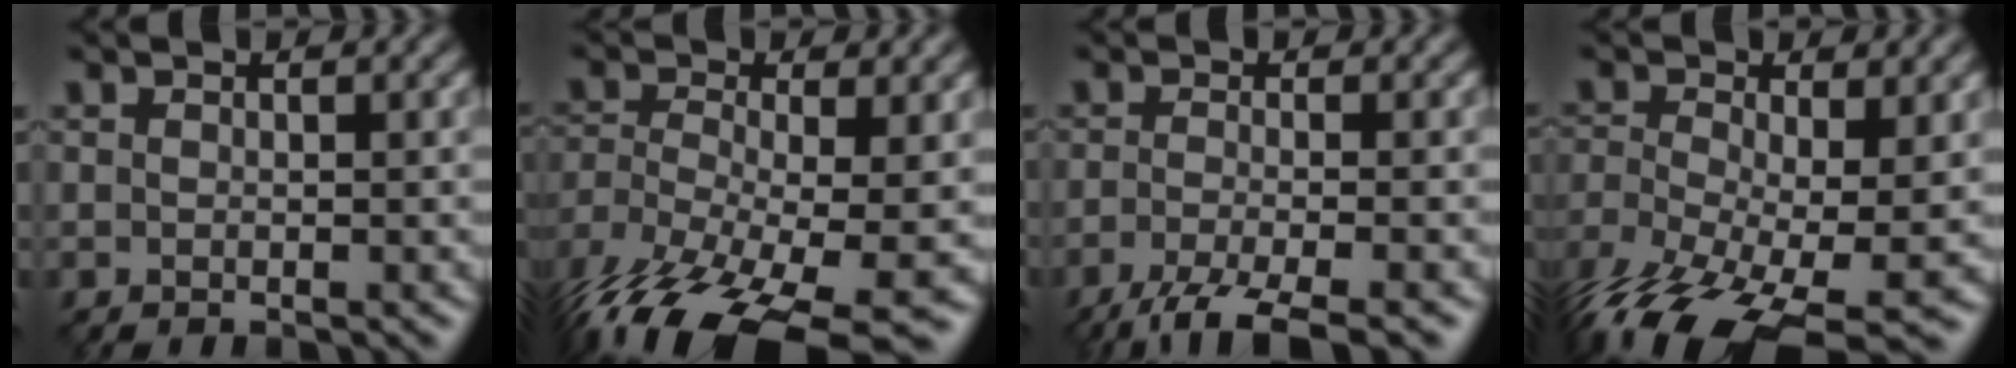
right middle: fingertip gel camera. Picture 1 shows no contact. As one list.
[{"total": 12.3, "force": [-7.6, 4.0, 8.8], "torque": [-0.186, -0.026, -0.114]}, {"total": 5.2, "force": [-3.7, 0.9, 3.5], "torque": [-0.055, -0.006, -0.076]}, {"total": 9.8, "force": [-5.8, 2.9, 7.4], "torque": [-0.147, -0.025, -0.106]}]